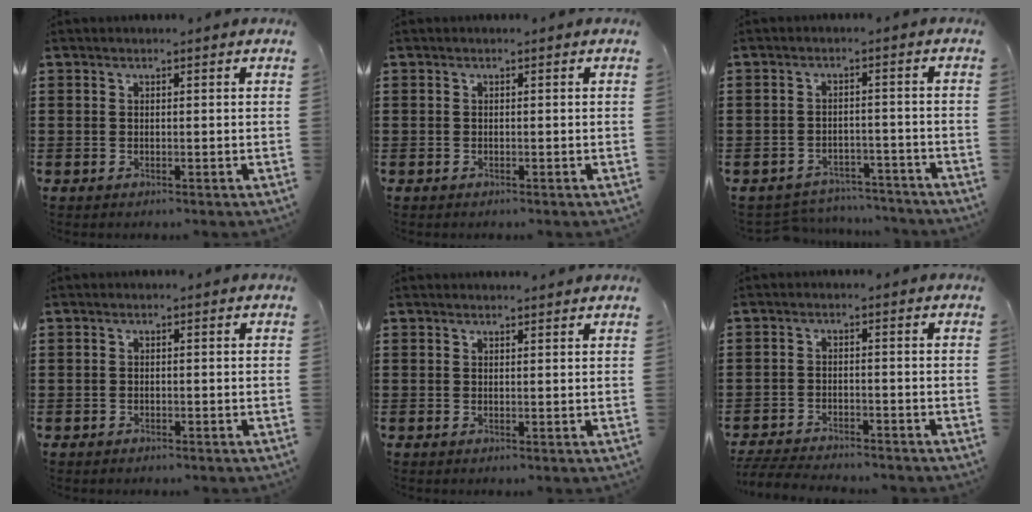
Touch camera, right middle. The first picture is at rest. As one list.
[{"total": 0.0}, {"total": 3.9, "force": [-3.9, 0.5, 0.0], "torque": [-0.006, 0.002, -0.082]}, {"total": 0.8, "force": [-0.7, 0.4, 0.1], "torque": [-0.003, 0.000, -0.015]}, {"total": 0.8, "force": [0.8, 0.0, 0.2], "torque": [0.003, -0.004, 0.014]}, {"total": 4.0, "force": [-4.0, 0.3, 0.7], "torque": [-0.027, -0.006, -0.086]}]